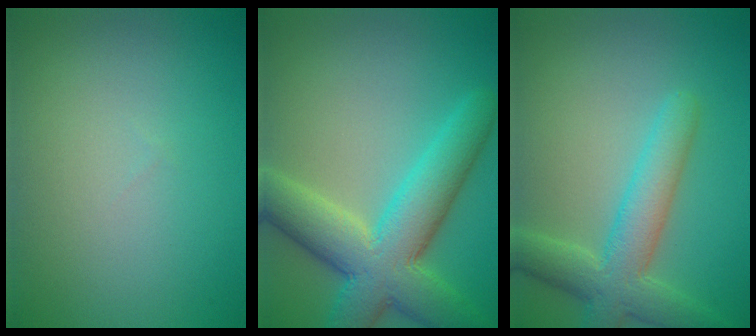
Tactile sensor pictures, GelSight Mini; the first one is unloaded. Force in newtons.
{"total": 9.1, "press": 9.0, "slide": 0.6}
{"total": 5.4, "press": 5.4, "slide": 0.1}